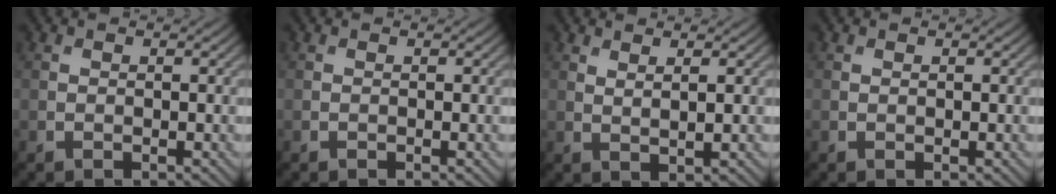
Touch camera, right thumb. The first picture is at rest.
{"total": 0.0}
{"total": 1.7, "force": [1.2, 0.3, 1.2], "torque": [-0.020, -0.006, 0.023]}
{"total": 0.0}